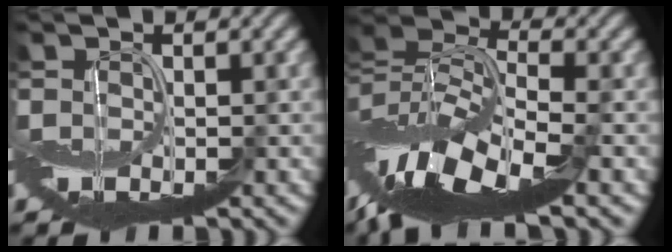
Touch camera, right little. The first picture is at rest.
{"total": 11.4, "force": [-5.0, 4.6, 9.2], "torque": [-0.172, 0.007, -0.103]}